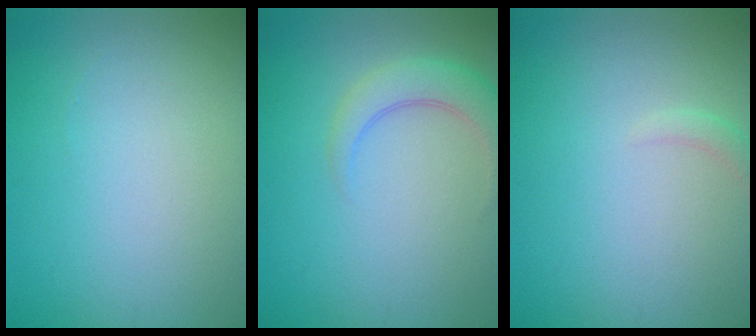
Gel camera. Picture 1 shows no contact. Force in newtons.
{"total": 3.2, "press": 3.2, "slide": 0.3}
{"total": 1.0, "press": 0.9, "slide": 0.2}